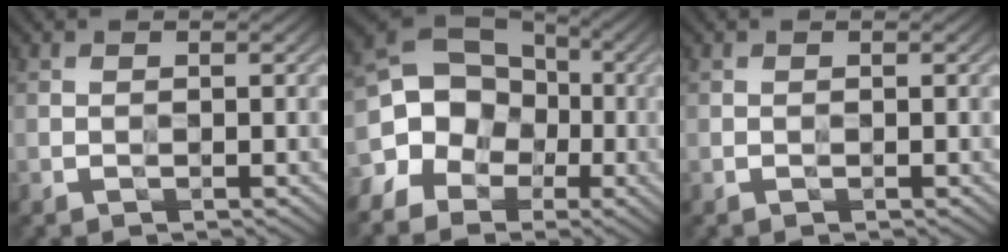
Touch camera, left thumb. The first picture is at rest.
{"total": 11.3, "force": [-2.7, 9.5, 5.5], "torque": [-0.122, -0.009, -0.076]}
{"total": 0.0}